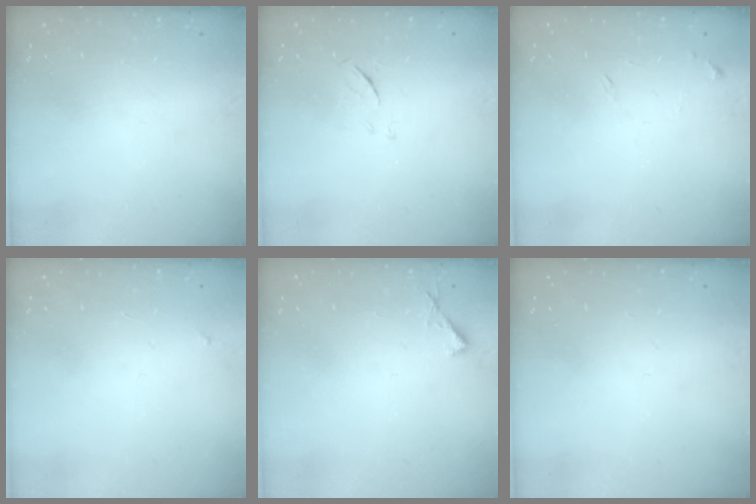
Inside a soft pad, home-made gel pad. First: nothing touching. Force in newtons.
{"total": 5.9, "press": 5.9, "slide": 0.5}
{"total": 5.5, "press": 5.4, "slide": 0.4}
{"total": 2.5, "press": 2.4, "slide": 0.4}
{"total": 3.6, "press": 3.6, "slide": 0.3}
{"total": 0.0}